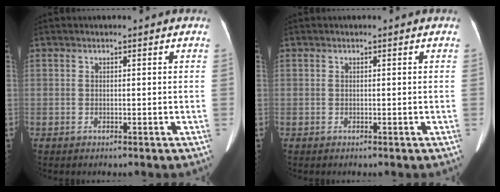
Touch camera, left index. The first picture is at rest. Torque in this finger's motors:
{"motor_torque": [0.00, 0.00, 0.00, 0.00]}